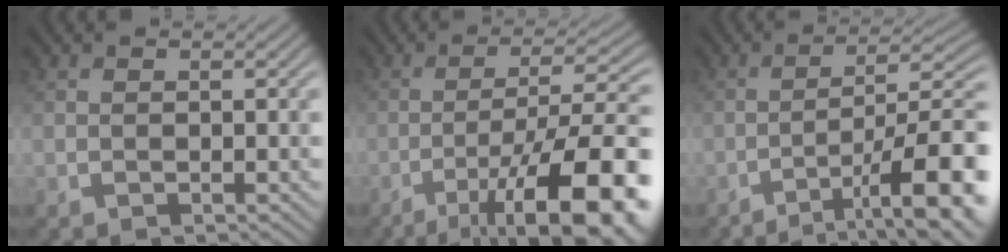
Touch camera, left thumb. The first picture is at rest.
{"total": 16.1, "force": [-8.1, 4.3, 13.2], "torque": [-0.190, 0.004, -0.121]}
{"total": 13.4, "force": [-6.7, 3.3, 11.1], "torque": [-0.147, 0.015, -0.096]}